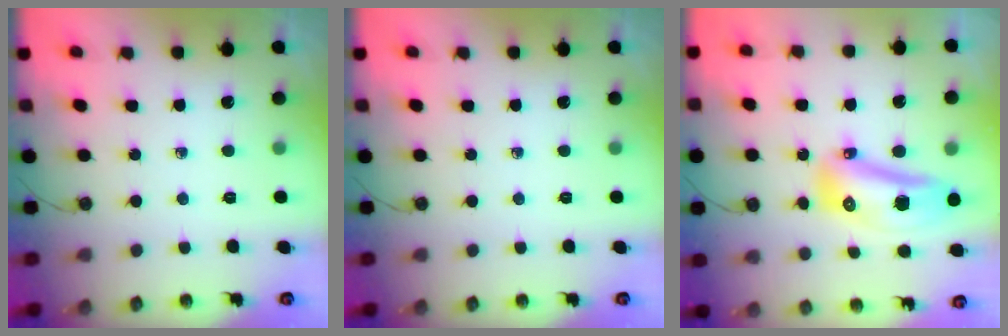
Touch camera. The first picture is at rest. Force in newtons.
{"total": 0.0}
{"total": 14.5, "press": 14.4, "slide": 1.9}